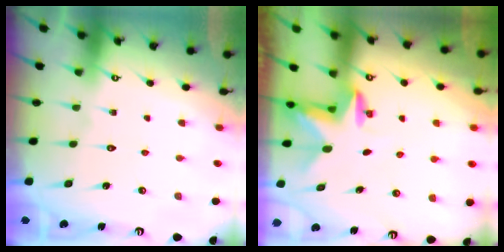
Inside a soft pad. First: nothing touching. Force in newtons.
{"total": 2.5, "press": 2.4, "slide": 0.5}